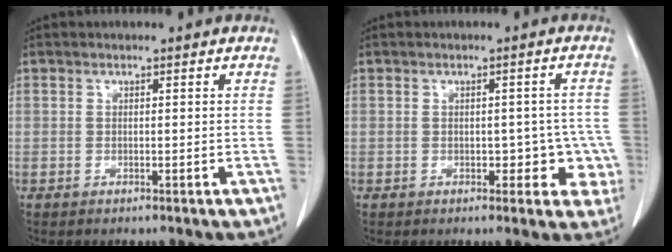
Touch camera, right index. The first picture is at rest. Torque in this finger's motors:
{"motor_torque": [0.07, 0.12, 0.04, 0.01]}